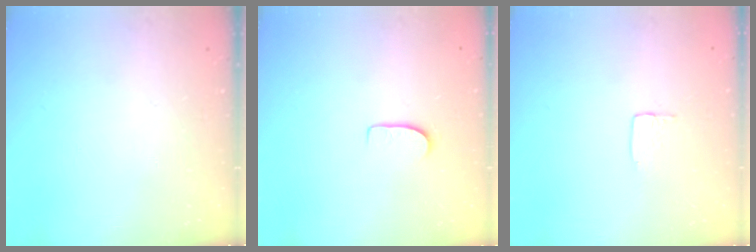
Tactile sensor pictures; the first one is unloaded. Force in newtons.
{"total": 6.1, "press": 6.1, "slide": 0.5}
{"total": 3.7, "press": 3.7, "slide": 0.1}